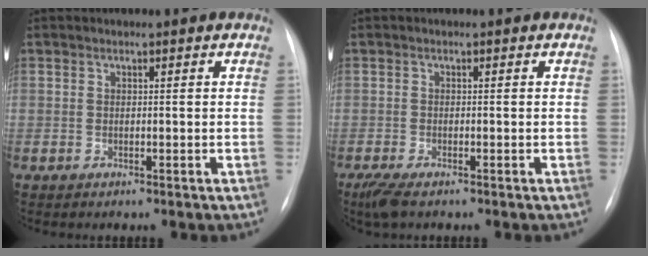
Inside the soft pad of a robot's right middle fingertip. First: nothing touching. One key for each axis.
{"total": 3.4, "fx": -2.4, "fy": 0.8, "fz": 2.2, "tx": -0.050, "ty": -0.012, "tz": -0.041}